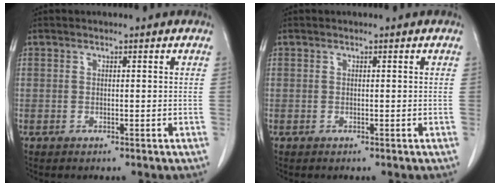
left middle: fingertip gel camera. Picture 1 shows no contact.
{"total": 0.0}